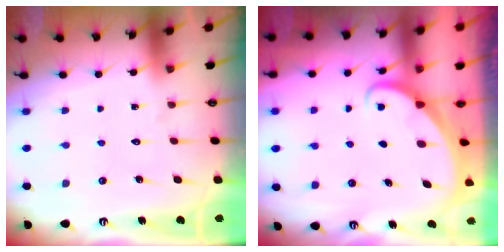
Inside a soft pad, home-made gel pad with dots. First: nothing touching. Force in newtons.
{"total": 1.6, "press": 1.6, "slide": 0.0}